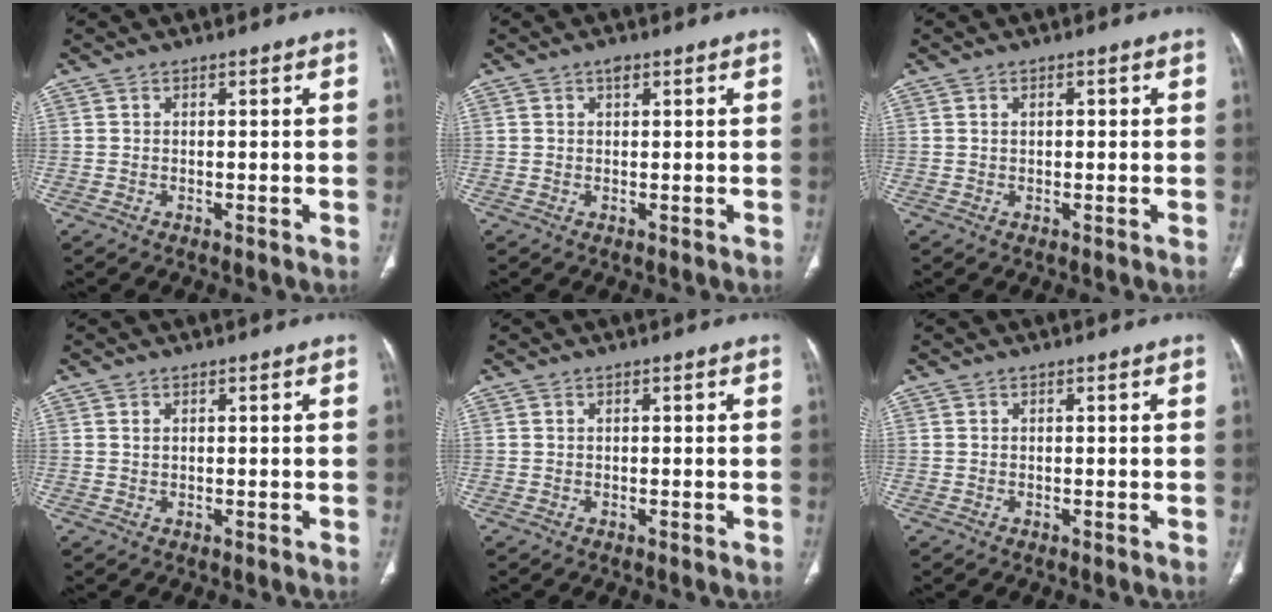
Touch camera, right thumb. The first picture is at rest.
{"total": 1.2, "force": [0.7, 0.7, 0.7], "torque": [-0.003, 0.001, 0.009]}
{"total": 1.2, "force": [0.3, 0.7, 0.9], "torque": [-0.016, 0.004, 0.006]}
{"total": 0.8, "force": [0.4, 0.5, 0.5], "torque": [-0.011, 0.001, 0.008]}
{"total": 0.0}
{"total": 0.0}